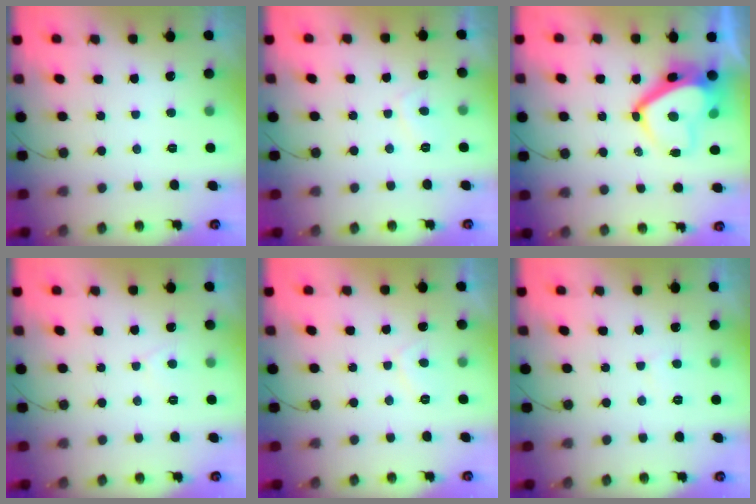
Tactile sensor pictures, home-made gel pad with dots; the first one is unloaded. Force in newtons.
{"total": 2.4, "press": 2.3, "slide": 0.6}
{"total": 11.7, "press": 11.7, "slide": 1.3}
{"total": 4.2, "press": 4.2, "slide": 0.3}
{"total": 2.0, "press": 1.8, "slide": 0.7}
{"total": 2.7, "press": 2.7, "slide": 0.3}